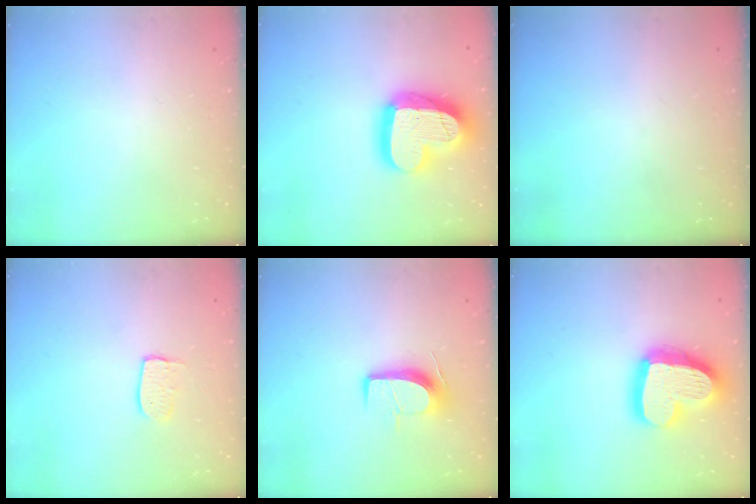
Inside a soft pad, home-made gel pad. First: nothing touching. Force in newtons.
{"total": 23.3, "press": 23.3, "slide": 1.9}
{"total": 0.0}
{"total": 6.0, "press": 6.0, "slide": 0.3}
{"total": 9.8, "press": 9.8, "slide": 0.7}
{"total": 21.5, "press": 21.4, "slide": 2.1}